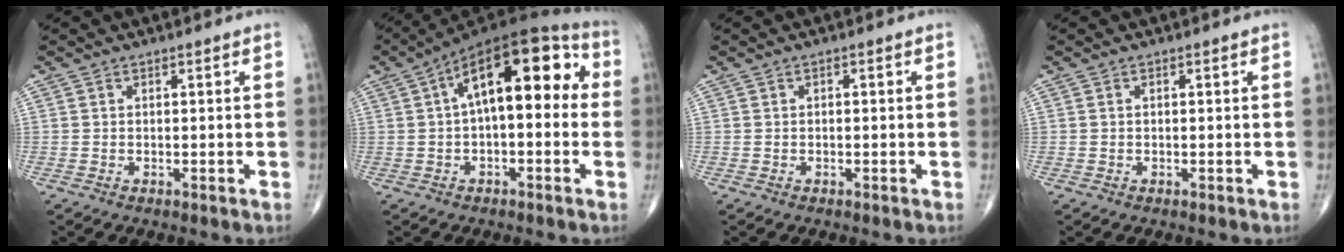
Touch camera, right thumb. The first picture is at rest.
{"total": 17.9, "force": [2.8, 8.1, 15.7], "torque": [-0.208, 0.046, 0.030]}
{"total": 0.6, "force": [0.0, 0.3, 0.5], "torque": [-0.002, 0.002, -0.003]}
{"total": 0.0}